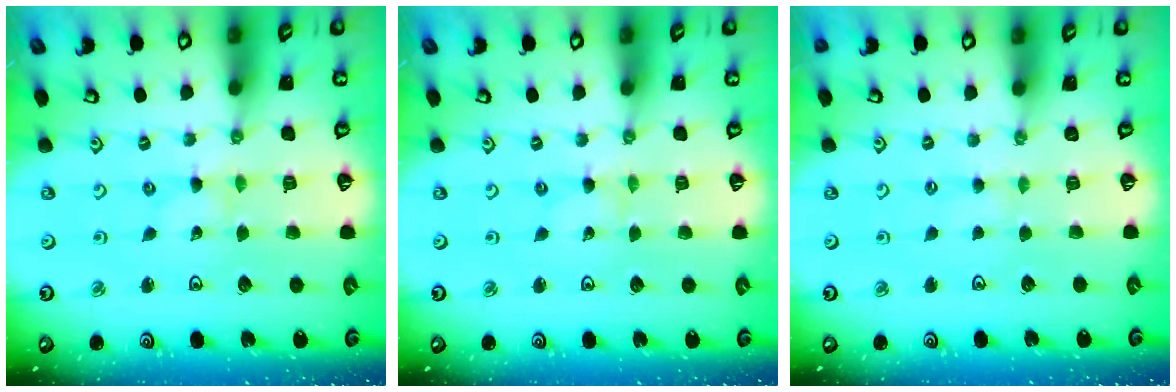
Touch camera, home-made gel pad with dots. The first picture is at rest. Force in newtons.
{"total": 0.0}
{"total": 1.3, "press": 1.2, "slide": 0.3}